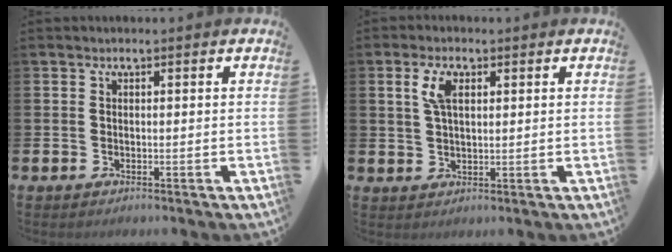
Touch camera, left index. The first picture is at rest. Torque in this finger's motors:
{"motor_torque": [0.53, -0.53, 0.47, 0.10]}